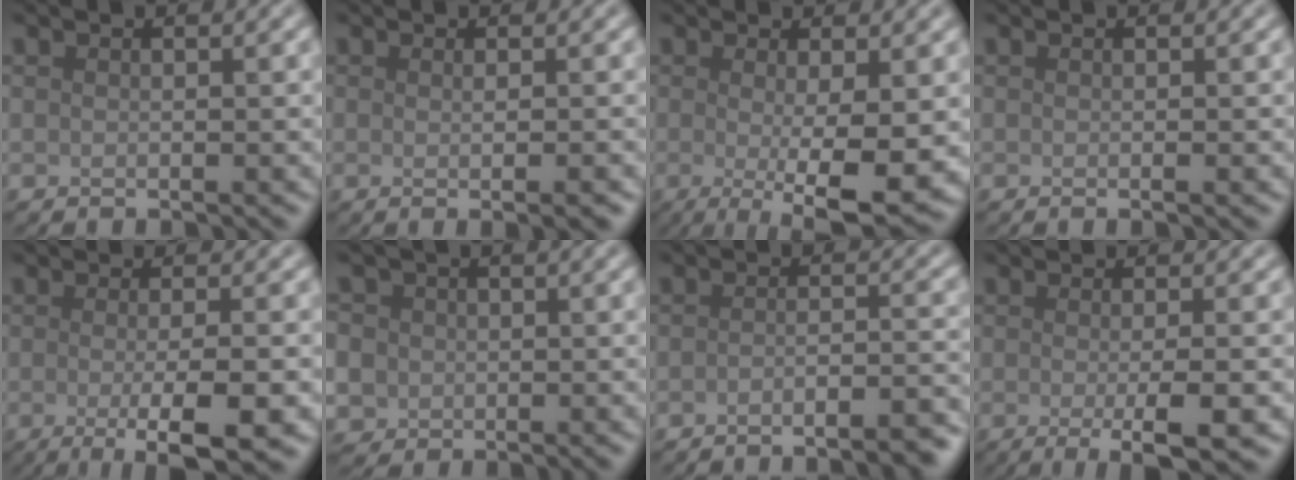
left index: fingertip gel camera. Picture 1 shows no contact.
{"total": 2.8, "force": [-0.3, 0.8, 2.6], "torque": [-0.017, 0.002, -0.003]}
{"total": 7.4, "force": [-1.2, 1.6, 7.1], "torque": [-0.100, -0.018, -0.016]}
{"total": 1.0, "force": [-0.2, 0.3, 0.9], "torque": [-0.006, -0.001, -0.004]}
{"total": 6.7, "force": [-1.8, 1.6, 6.3], "torque": [-0.086, -0.012, -0.025]}
{"total": 6.3, "force": [0.0, 5.9, 2.2], "torque": [-0.050, 0.022, -0.022]}
{"total": 4.9, "force": [-3.6, 1.1, 3.2], "torque": [-0.038, 0.008, -0.051]}
{"total": 5.3, "force": [-1.2, 1.2, 5.0], "torque": [-0.068, -0.009, -0.017]}